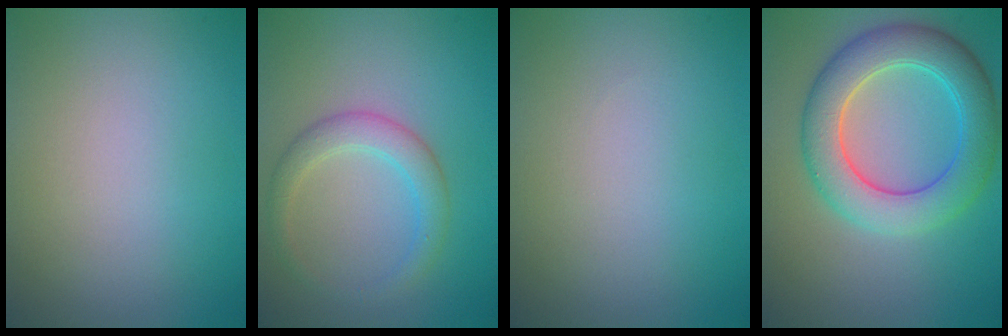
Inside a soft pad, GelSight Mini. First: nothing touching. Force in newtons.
{"total": 2.8, "press": 2.8, "slide": 0.2}
{"total": 0.0}
{"total": 7.2, "press": 7.2, "slide": 0.4}